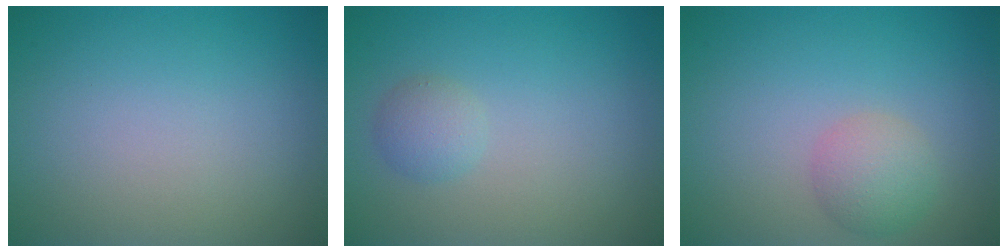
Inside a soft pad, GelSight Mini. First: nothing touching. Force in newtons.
{"total": 1.6, "press": 1.6, "slide": 0.1}
{"total": 2.6, "press": 2.6, "slide": 0.1}